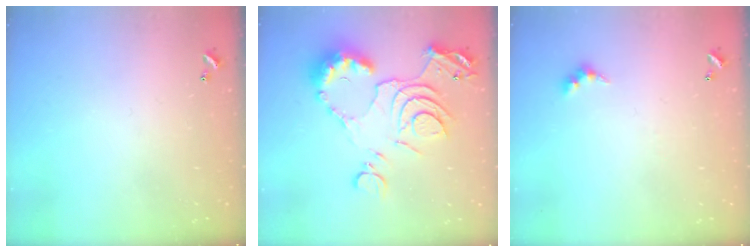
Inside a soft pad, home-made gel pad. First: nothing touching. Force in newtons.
{"total": 15.1, "press": 15.0, "slide": 1.6}
{"total": 2.4, "press": 2.4, "slide": 0.5}